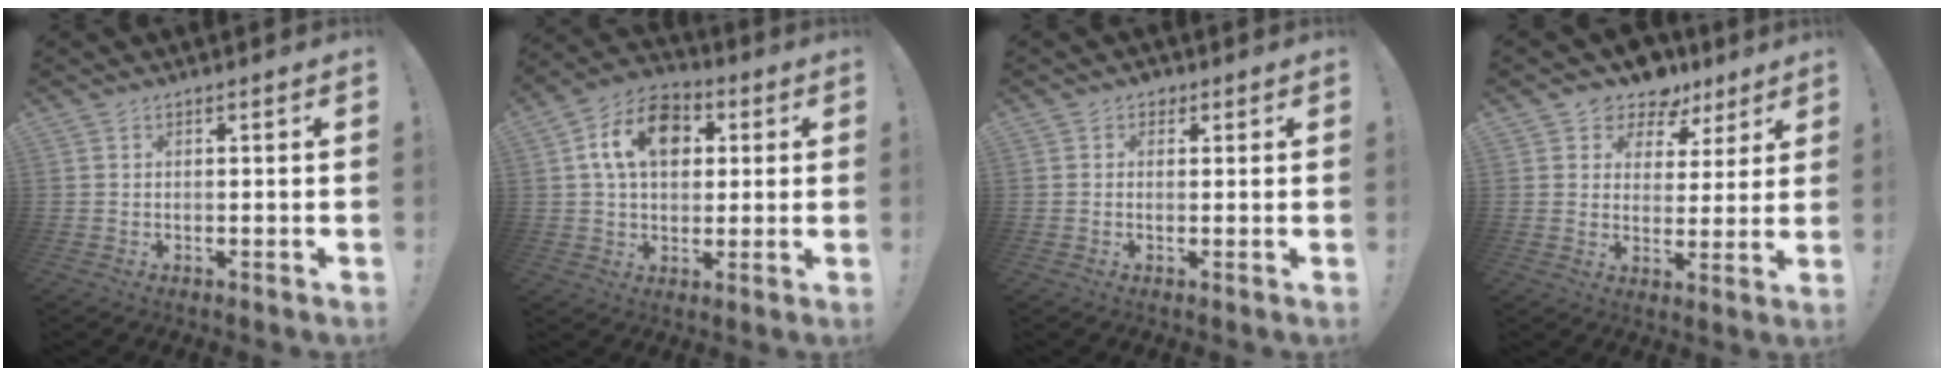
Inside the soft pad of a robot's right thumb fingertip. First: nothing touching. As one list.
[{"total": 15.1, "force": [4.8, 10.5, 9.8], "torque": [-0.151, 0.003, 0.091]}, {"total": 1.8, "force": [0.8, 1.4, 0.9], "torque": [-0.010, -0.004, 0.012]}, {"total": 8.2, "force": [6.0, 5.4, 1.7], "torque": [-0.027, -0.048, 0.115]}]